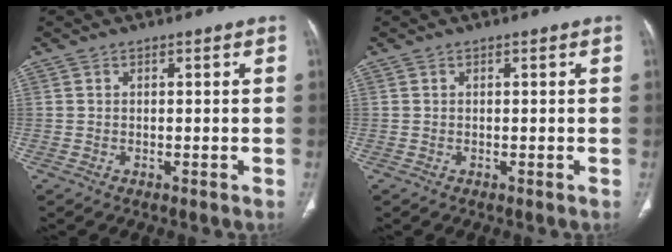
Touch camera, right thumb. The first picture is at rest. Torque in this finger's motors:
{"motor_torque": [0.06, 0.06, -0.06, -0.07, 0.00]}